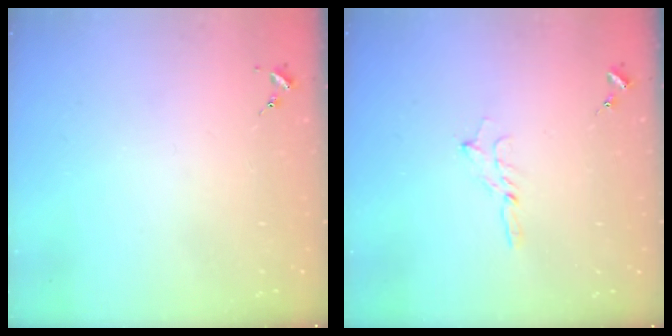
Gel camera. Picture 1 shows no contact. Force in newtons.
{"total": 3.5, "press": 3.5, "slide": 0.4}